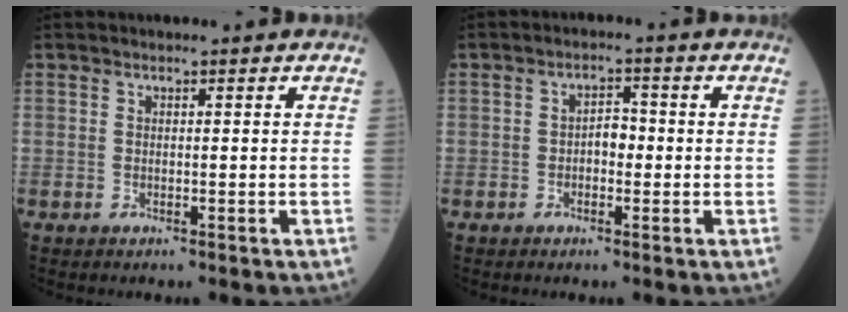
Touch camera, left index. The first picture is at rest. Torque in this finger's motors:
{"motor_torque": [0.12, 0.00, 0.04, 0.01]}